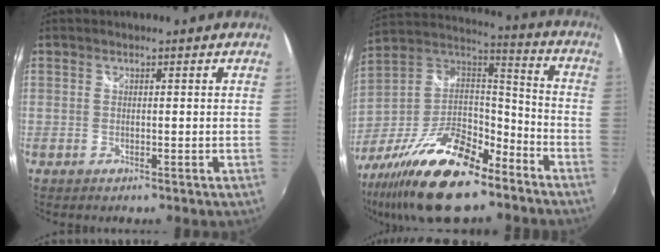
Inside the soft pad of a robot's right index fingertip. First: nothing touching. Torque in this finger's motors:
{"motor_torque": [0.37, 0.33, 0.02, -0.06]}